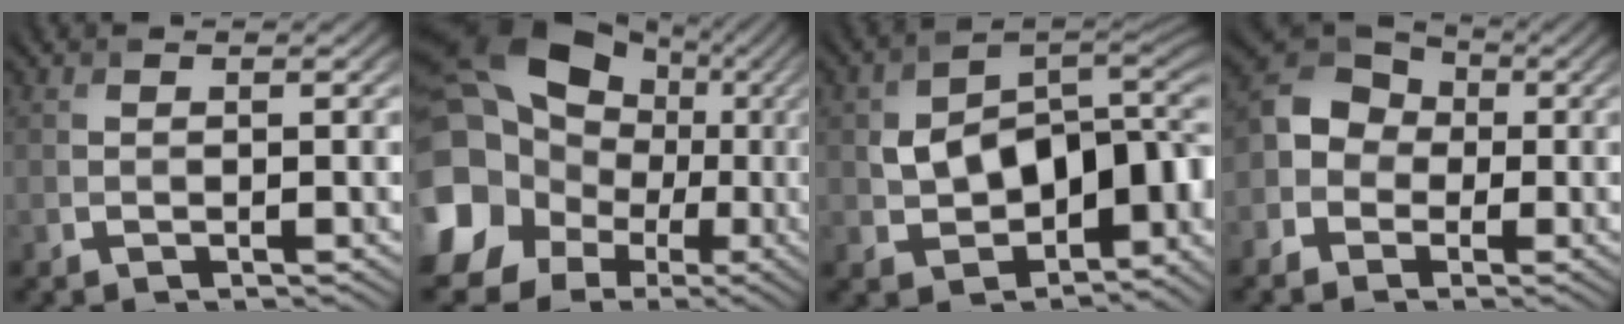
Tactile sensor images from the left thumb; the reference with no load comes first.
{"total": 21.5, "force": [0.9, 19.1, 9.7], "torque": [-0.247, -0.018, -0.010]}
{"total": 12.0, "force": [0.2, 8.0, 8.9], "torque": [-0.150, -0.011, -0.001]}
{"total": 6.0, "force": [-1.4, 5.3, 2.5], "torque": [-0.051, 0.001, -0.051]}